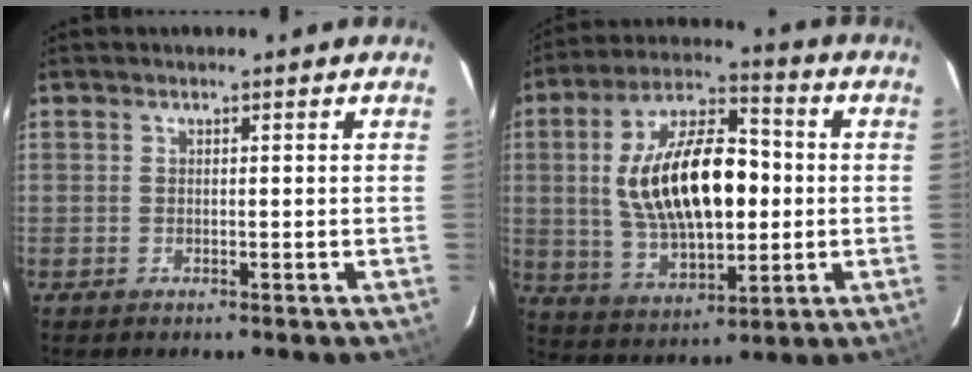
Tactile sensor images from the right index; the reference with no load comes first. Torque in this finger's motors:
{"motor_torque": [2.14, 0.00, 1.05, 0.21]}